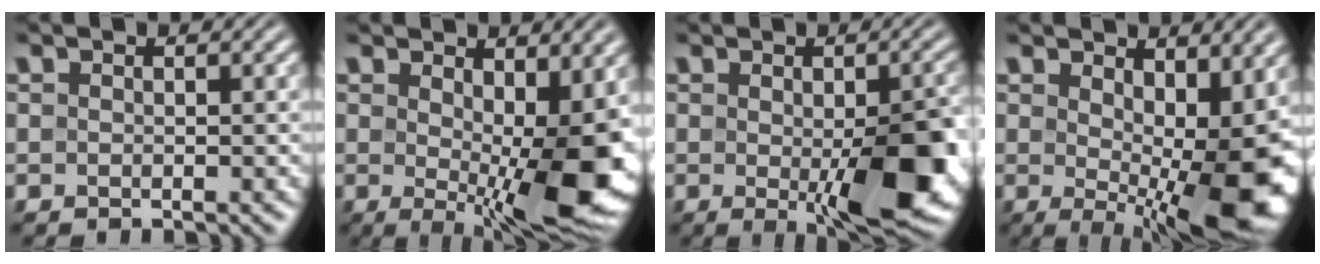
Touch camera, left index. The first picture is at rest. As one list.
[{"total": 11.2, "force": [-0.3, 4.0, 10.4], "torque": [-0.152, -0.018, 0.003]}, {"total": 10.2, "force": [-2.4, 3.7, 9.2], "torque": [-0.132, -0.024, -0.025]}, {"total": 11.9, "force": [0.0, 4.9, 10.9], "torque": [-0.144, -0.012, 0.010]}]